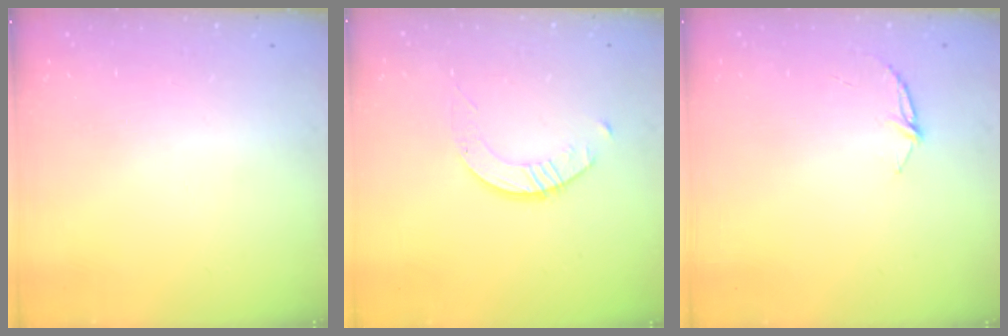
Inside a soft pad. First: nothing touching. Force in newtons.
{"total": 2.4, "press": 2.4, "slide": 0.3}
{"total": 4.8, "press": 4.8, "slide": 0.5}